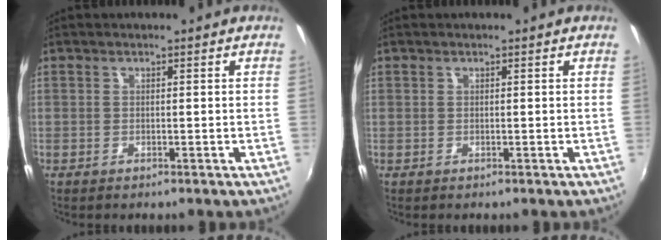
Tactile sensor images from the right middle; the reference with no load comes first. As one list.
[{"total": 0.0}]